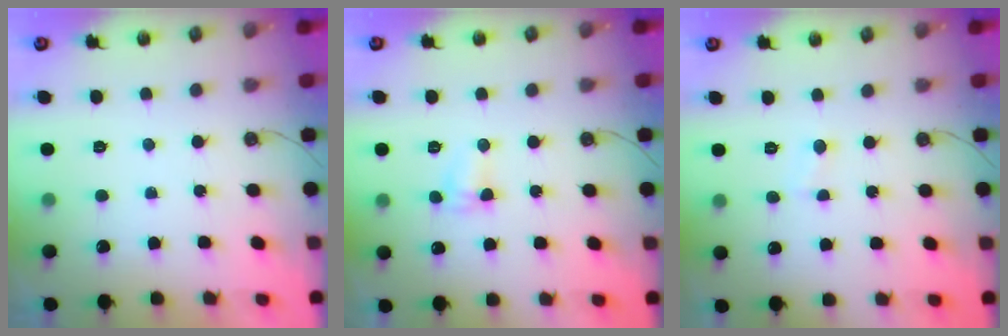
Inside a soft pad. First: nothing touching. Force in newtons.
{"total": 3.6, "press": 3.5, "slide": 0.6}
{"total": 1.7, "press": 1.6, "slide": 0.6}